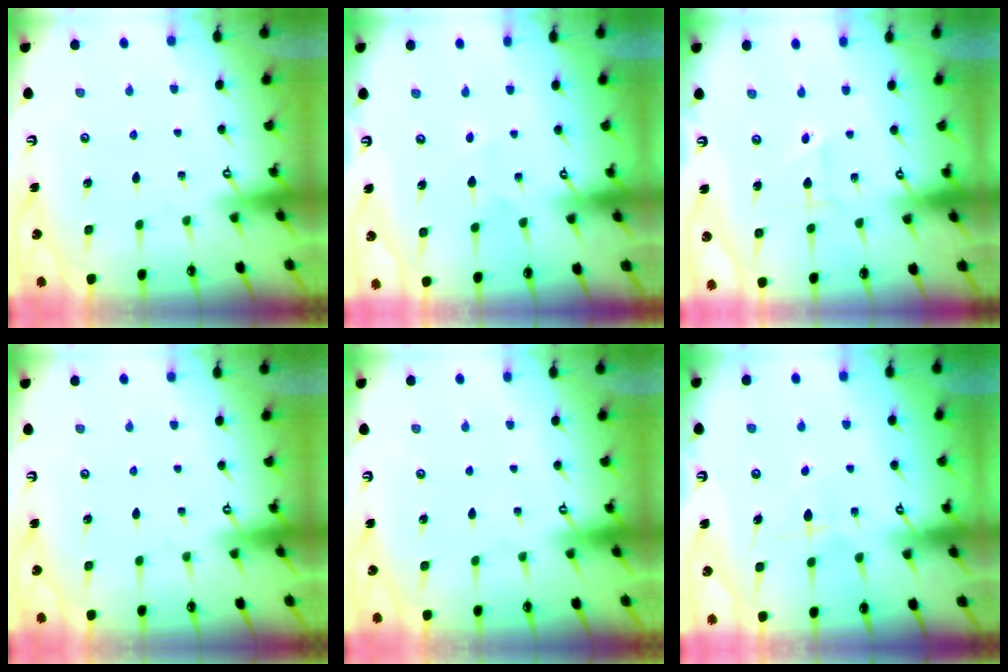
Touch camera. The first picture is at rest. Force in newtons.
{"total": 3.7, "press": 3.7, "slide": 0.5}
{"total": 1.8, "press": 1.8, "slide": 0.2}
{"total": 0.0}
{"total": 0.0}
{"total": 7.0, "press": 7.0, "slide": 0.5}